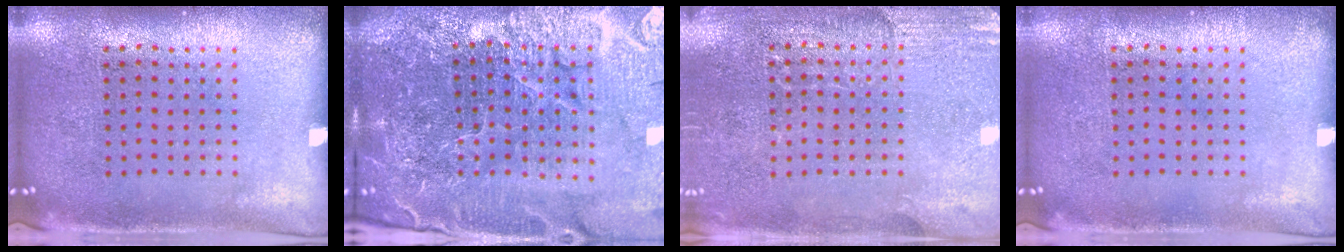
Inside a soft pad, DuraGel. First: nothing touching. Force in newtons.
{"total": 6.5, "press": 5.7, "slide": 3.1}
{"total": 2.8, "press": 2.6, "slide": 0.8}
{"total": 0.0}